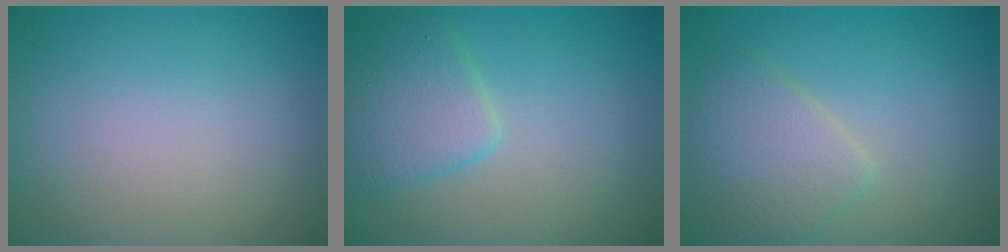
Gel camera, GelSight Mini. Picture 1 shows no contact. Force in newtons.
{"total": 3.7, "press": 3.7, "slide": 0.1}
{"total": 3.6, "press": 3.6, "slide": 0.1}